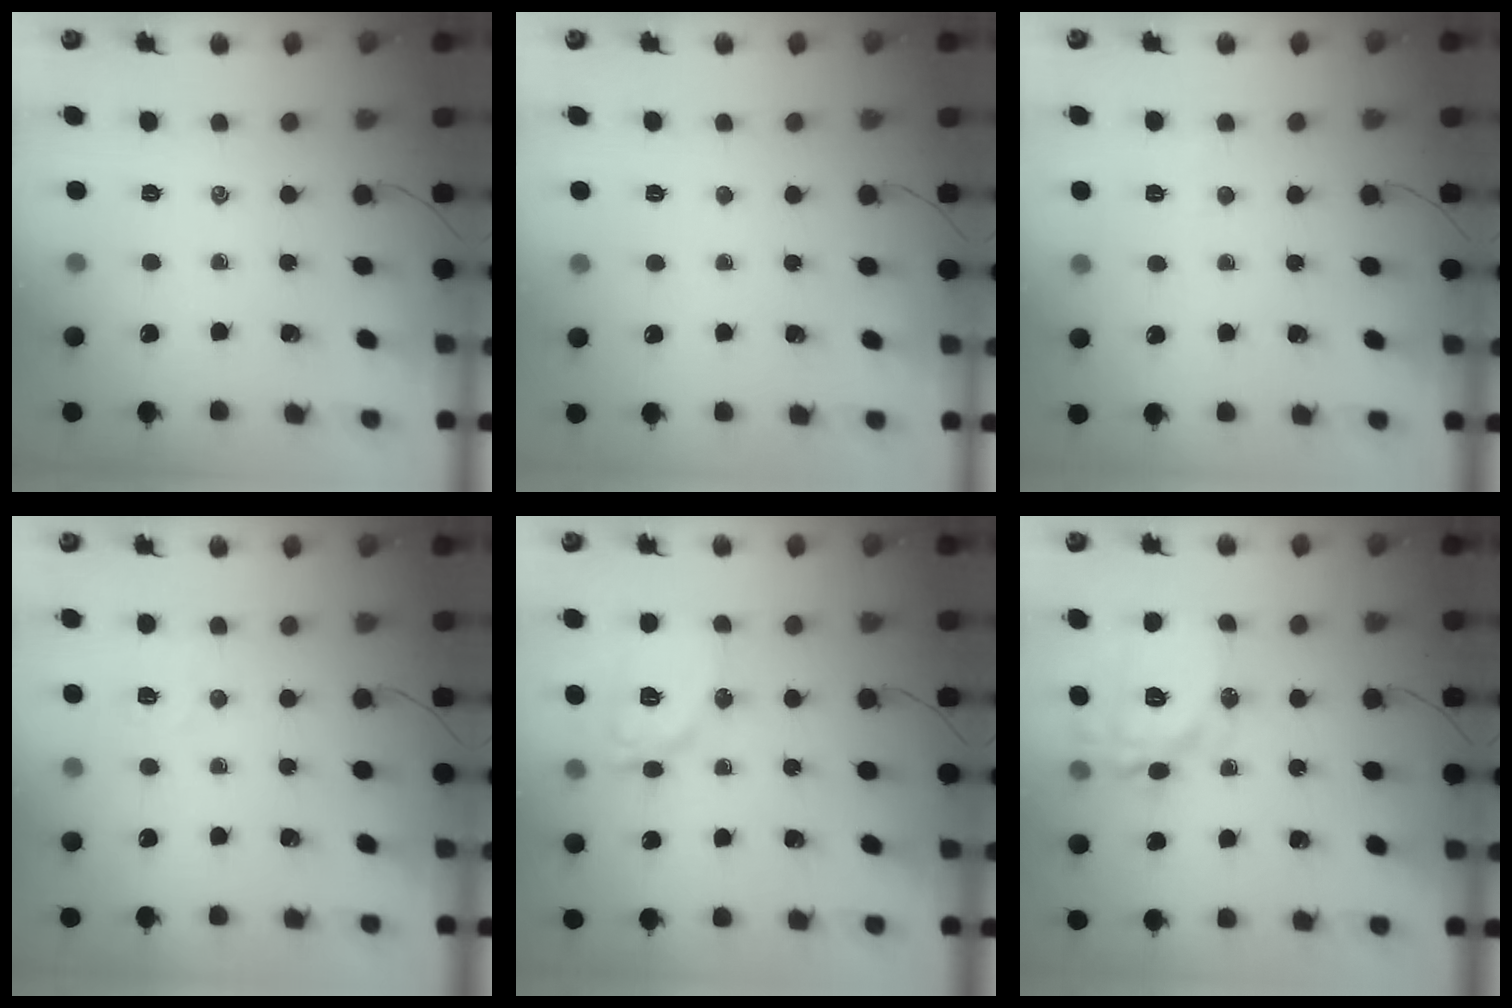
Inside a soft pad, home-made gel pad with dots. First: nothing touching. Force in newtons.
{"total": 0.0}
{"total": 2.5, "press": 2.4, "slide": 0.6}
{"total": 5.0, "press": 4.9, "slide": 1.1}
{"total": 11.3, "press": 11.2, "slide": 0.9}
{"total": 15.8, "press": 15.8, "slide": 0.6}